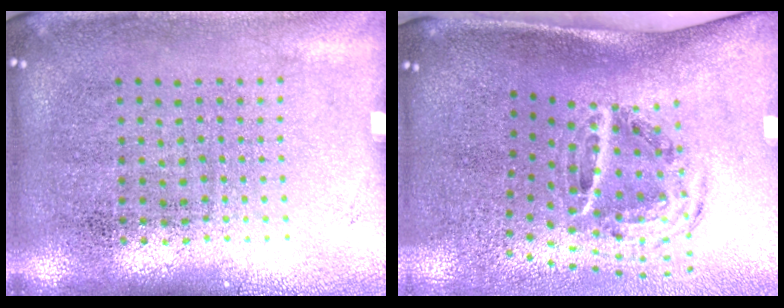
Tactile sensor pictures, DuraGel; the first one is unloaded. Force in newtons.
{"total": 2.0, "press": 1.2, "slide": 1.5}